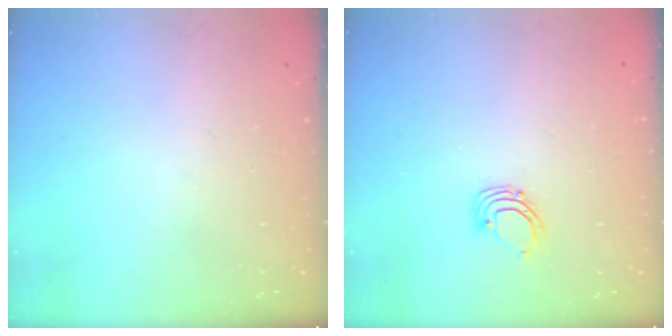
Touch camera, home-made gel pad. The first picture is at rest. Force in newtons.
{"total": 2.9, "press": 2.9, "slide": 0.3}